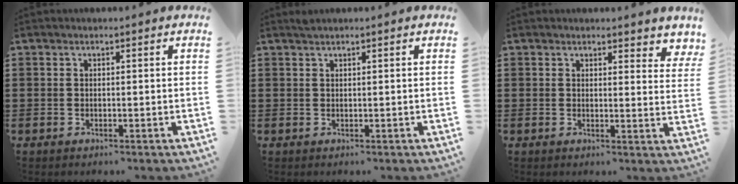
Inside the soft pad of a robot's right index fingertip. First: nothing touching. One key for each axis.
{"total": 0.6, "fx": 0.5, "fy": 0.0, "fz": 0.2, "tx": -0.007, "ty": -0.002, "tz": 0.011}
{"total": 2.5, "fx": 2.3, "fy": 0.8, "fz": 0.4, "tx": 0.001, "ty": -0.004, "tz": 0.041}